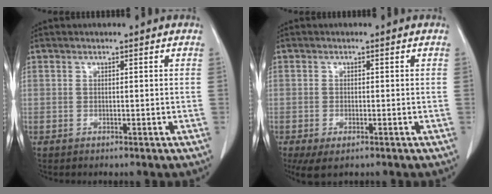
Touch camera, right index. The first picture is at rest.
{"total": 3.9, "force": [-2.2, 1.6, 2.9], "torque": [-0.052, -0.010, -0.030]}